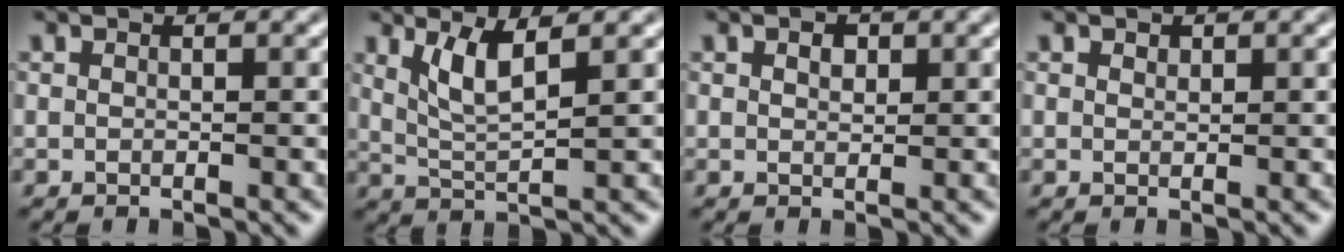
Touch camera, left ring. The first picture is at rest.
{"total": 3.3, "force": [1.7, 0.7, 2.7], "torque": [-0.059, -0.008, 0.039]}
{"total": 1.2, "force": [0.5, 0.8, 0.7], "torque": [-0.011, 0.001, 0.008]}
{"total": 0.5, "force": [0.4, 0.3, 0.1], "torque": [-0.002, -0.002, 0.008]}